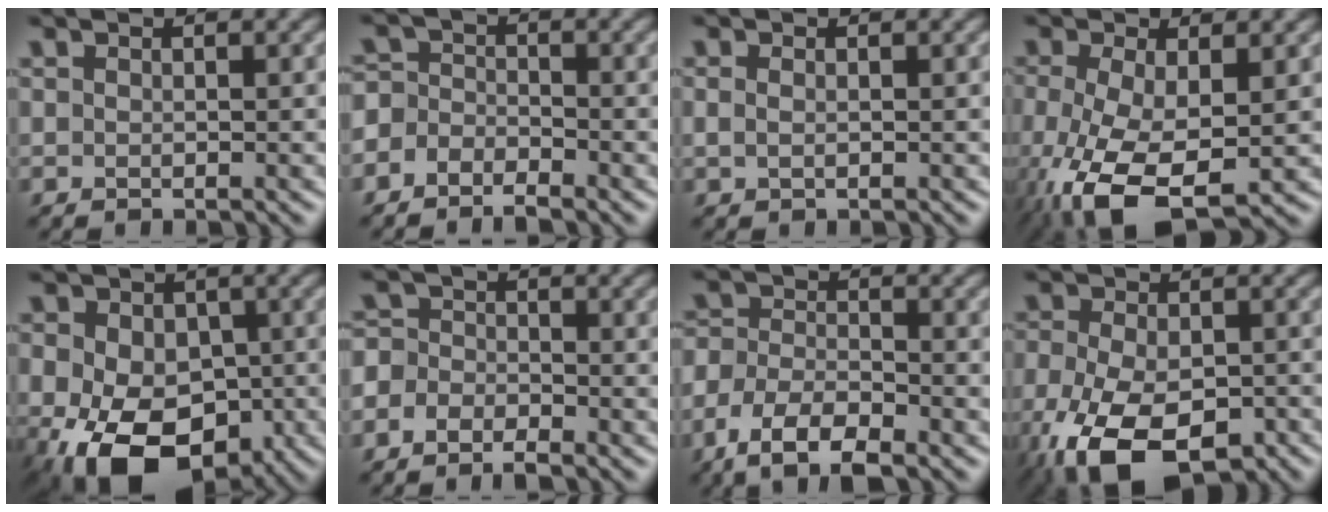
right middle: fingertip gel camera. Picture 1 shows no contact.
{"total": 2.9, "force": [-2.0, 1.7, 1.1], "torque": [-0.003, 0.006, -0.047]}
{"total": 0.8, "force": [0.1, 0.5, 0.6], "torque": [-0.017, -0.003, 0.001]}
{"total": 8.9, "force": [-3.1, 3.9, 7.4], "torque": [-0.162, -0.022, -0.053]}
{"total": 12.8, "force": [-4.0, 8.5, 8.8], "torque": [-0.149, -0.037, -0.059]}
{"total": 3.7, "force": [-2.0, 2.6, 1.7], "torque": [-0.012, 0.008, -0.053]}
{"total": 6.1, "force": [-3.8, 2.6, 4.0], "torque": [-0.075, -0.001, -0.076]}
{"total": 11.5, "force": [-5.9, 6.0, 7.9], "torque": [-0.157, -0.041, -0.091]}